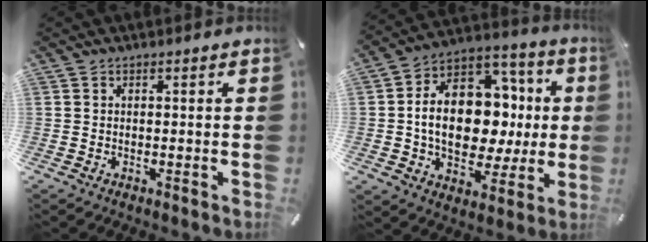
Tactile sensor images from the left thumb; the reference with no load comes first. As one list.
[{"total": 19.1, "force": [-0.7, 14.0, 12.9], "torque": [-0.219, -0.002, -0.003]}]